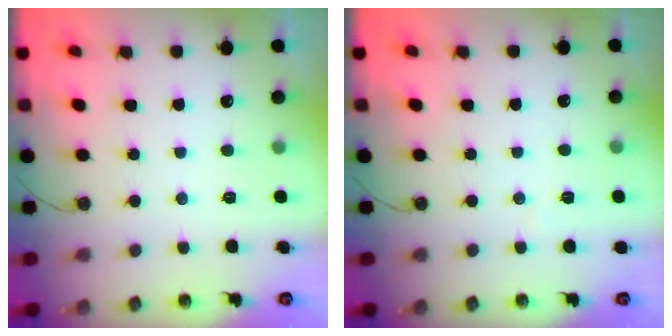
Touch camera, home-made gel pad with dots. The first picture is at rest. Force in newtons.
{"total": 3.3, "press": 3.1, "slide": 1.1}